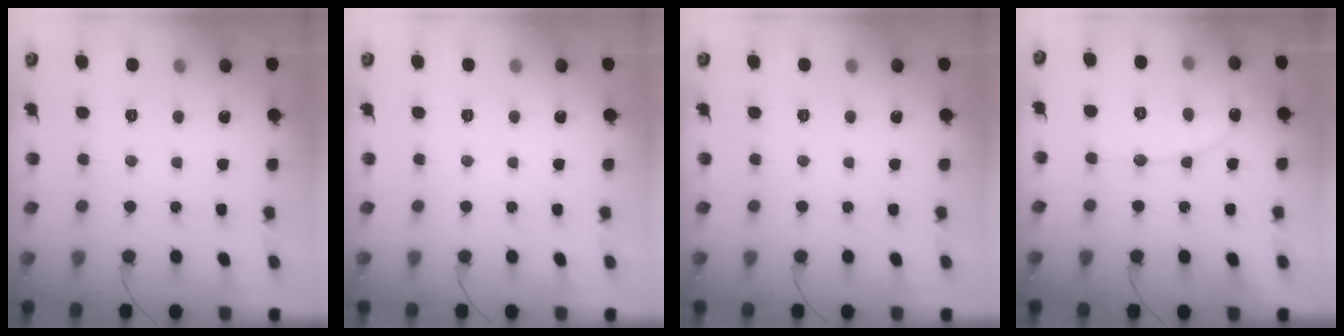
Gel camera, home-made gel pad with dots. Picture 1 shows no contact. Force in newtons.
{"total": 0.0}
{"total": 0.0}
{"total": 8.7, "press": 8.7, "slide": 0.7}